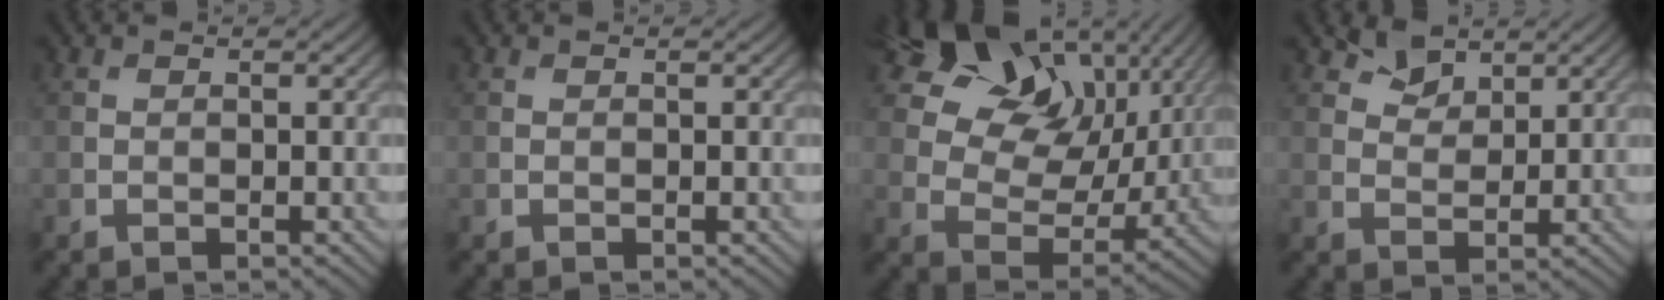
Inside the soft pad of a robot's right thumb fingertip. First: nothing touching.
{"total": 0.0}
{"total": 16.5, "force": [9.2, 10.2, 9.1], "torque": [-0.186, 0.030, 0.156]}
{"total": 3.3, "force": [2.5, 1.8, 1.2], "torque": [-0.027, -0.004, 0.052]}